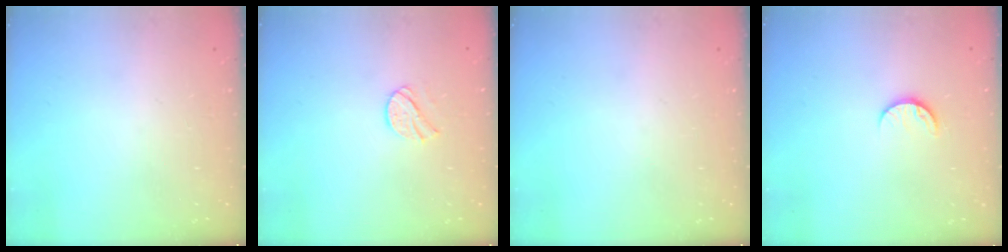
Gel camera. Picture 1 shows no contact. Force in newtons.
{"total": 7.4, "press": 7.4, "slide": 0.5}
{"total": 0.0}
{"total": 6.3, "press": 6.3, "slide": 0.6}